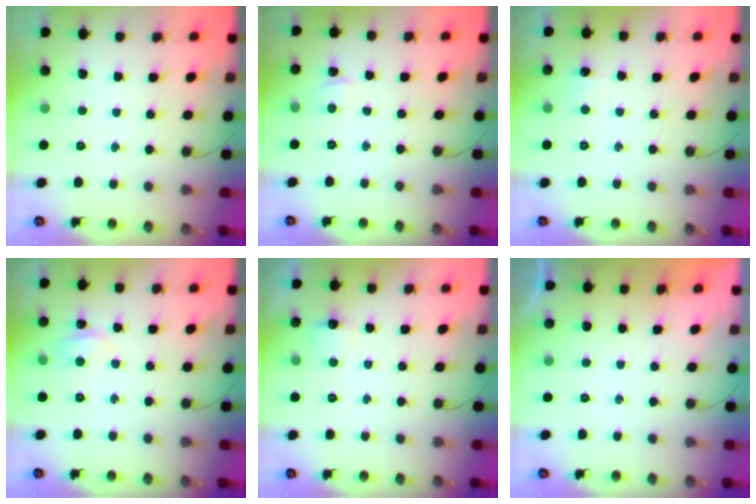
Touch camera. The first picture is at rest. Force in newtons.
{"total": 2.4, "press": 2.4, "slide": 0.3}
{"total": 5.0, "press": 5.0, "slide": 0.6}
{"total": 6.7, "press": 6.6, "slide": 0.8}
{"total": 5.3, "press": 5.3, "slide": 0.7}
{"total": 0.0}